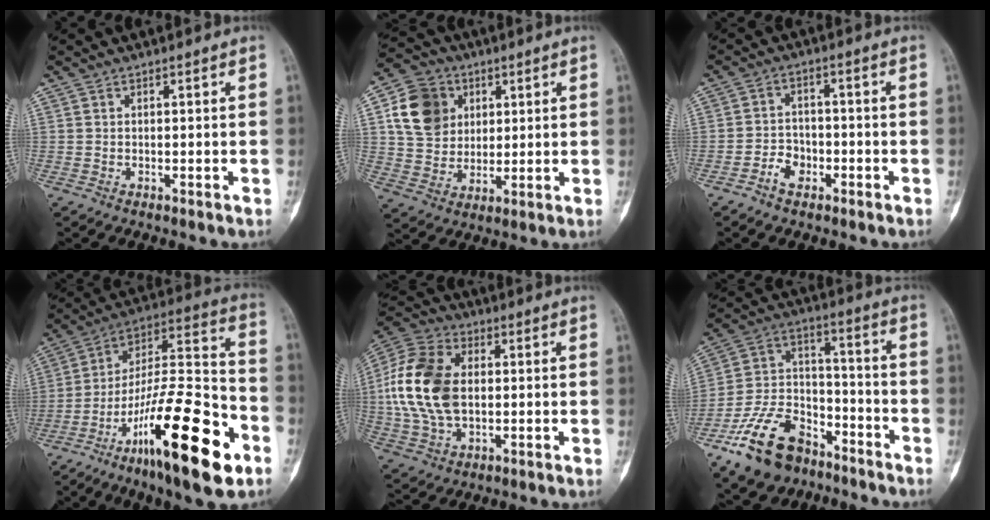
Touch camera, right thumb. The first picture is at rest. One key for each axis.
{"total": 12.8, "fx": 3.9, "fy": 10.5, "fz": 6.2, "tx": -0.090, "ty": -0.003, "tz": 0.071}
{"total": 4.4, "fx": -2.6, "fy": 3.1, "fz": 1.7, "tx": -0.011, "ty": 0.024, "tz": -0.050}
{"total": 27.3, "fx": -13.2, "fy": 7.5, "fz": 22.8, "tx": -0.364, "ty": 0.074, "tz": -0.214}
{"total": 17.8, "fx": 0.9, "fy": 11.6, "fz": 13.5, "tx": -0.268, "ty": 0.014, "tz": 0.018}
{"total": 17.7, "fx": -11.4, "fy": 10.1, "fz": 9.0, "tx": -0.149, "ty": 0.082, "tz": -0.205}